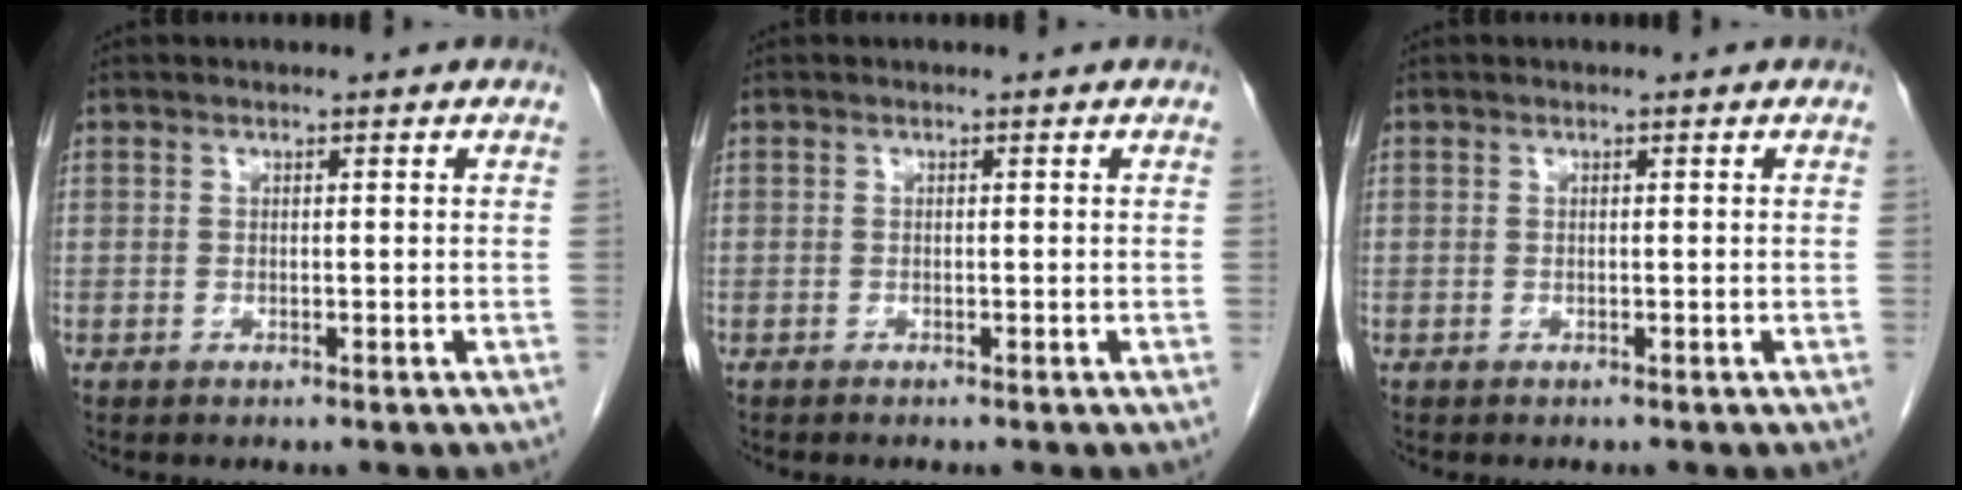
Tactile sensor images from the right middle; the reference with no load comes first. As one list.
[{"total": 0.0}, {"total": 0.0}]